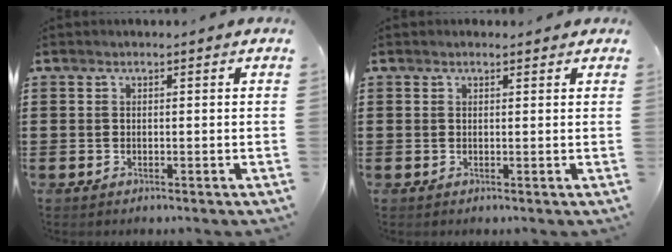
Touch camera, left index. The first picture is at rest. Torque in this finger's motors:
{"motor_torque": [0.03, 0.06, -0.21, -0.06]}